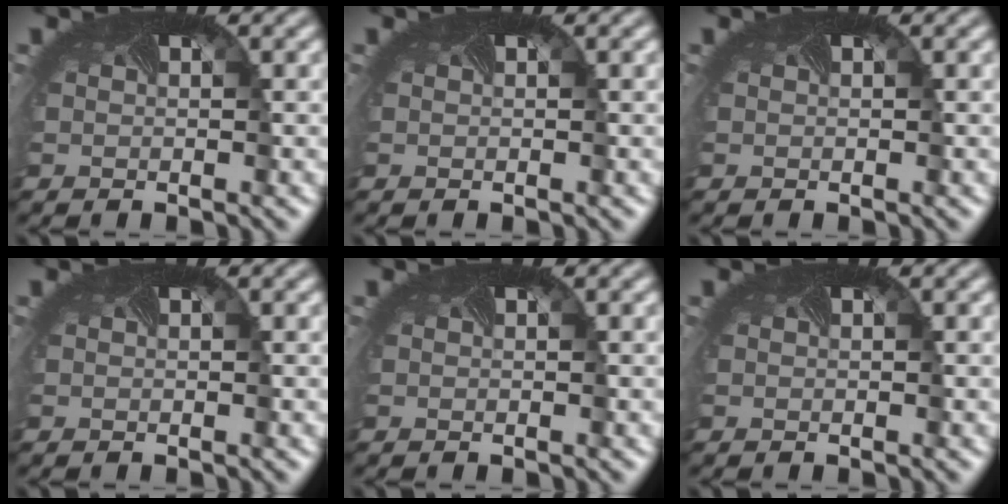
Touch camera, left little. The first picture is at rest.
{"total": 0.0}
{"total": 0.0}
{"total": 0.0}
{"total": 0.0}
{"total": 0.0}